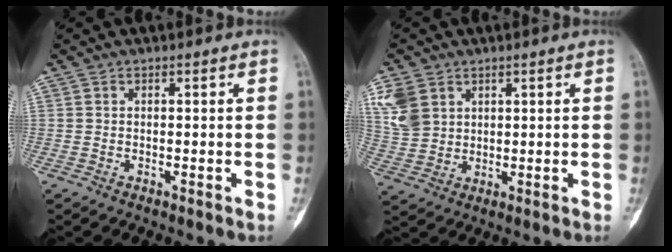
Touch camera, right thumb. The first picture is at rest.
{"total": 8.2, "force": [3.7, 6.1, 4.1], "torque": [-0.078, -0.005, 0.088]}